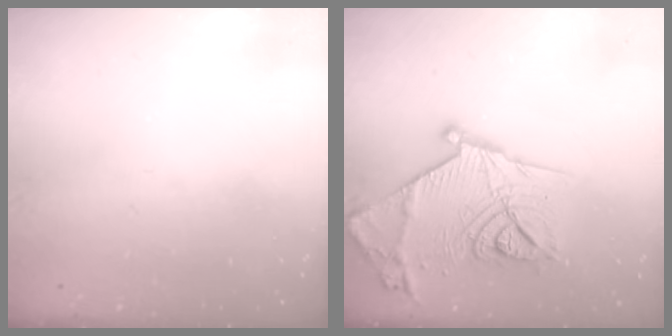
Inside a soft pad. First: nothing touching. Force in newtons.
{"total": 22.3, "press": 22.3, "slide": 1.1}